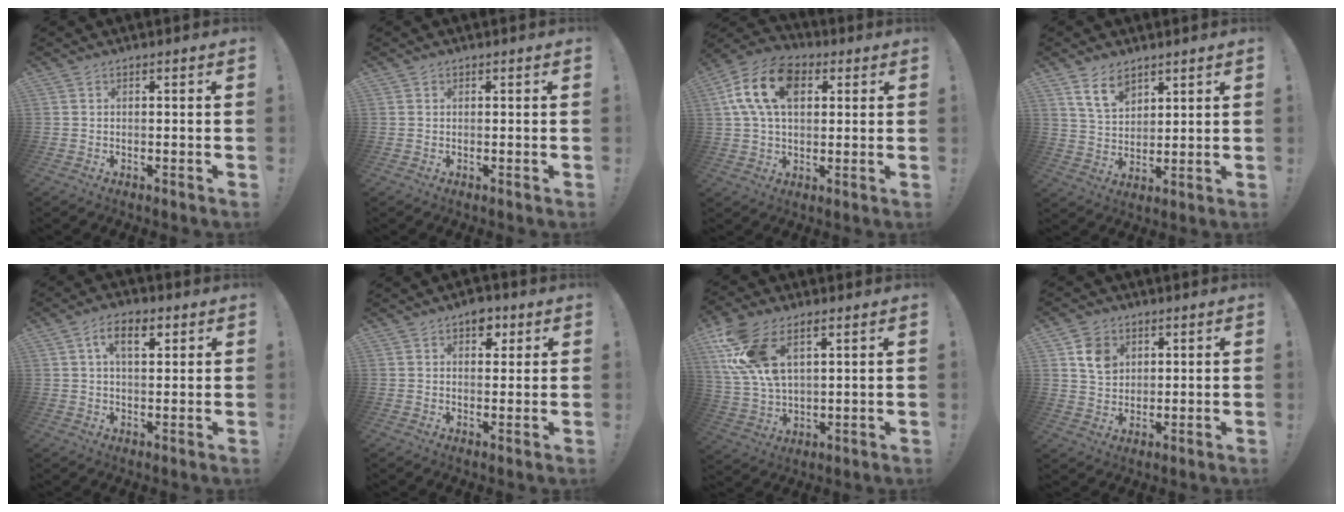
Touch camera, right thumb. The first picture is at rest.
{"total": 0.5, "force": [0.3, 0.4, 0.0], "torque": [0.007, -0.002, 0.004]}
{"total": 16.2, "force": [5.0, 10.5, 11.3], "torque": [-0.213, 0.003, 0.091]}
{"total": 8.9, "force": [6.1, 4.9, 4.2], "torque": [-0.073, -0.030, 0.117]}
{"total": 7.6, "force": [3.0, 4.1, 5.7], "torque": [-0.086, 0.003, 0.049]}
{"total": 5.4, "force": [2.9, 3.7, 2.7], "torque": [-0.015, -0.008, 0.047]}
{"total": 15.9, "force": [7.5, 9.2, 10.6], "torque": [-0.221, -0.020, 0.144]}
{"total": 8.3, "force": [3.7, 6.6, 3.2], "torque": [-0.036, -0.014, 0.071]}